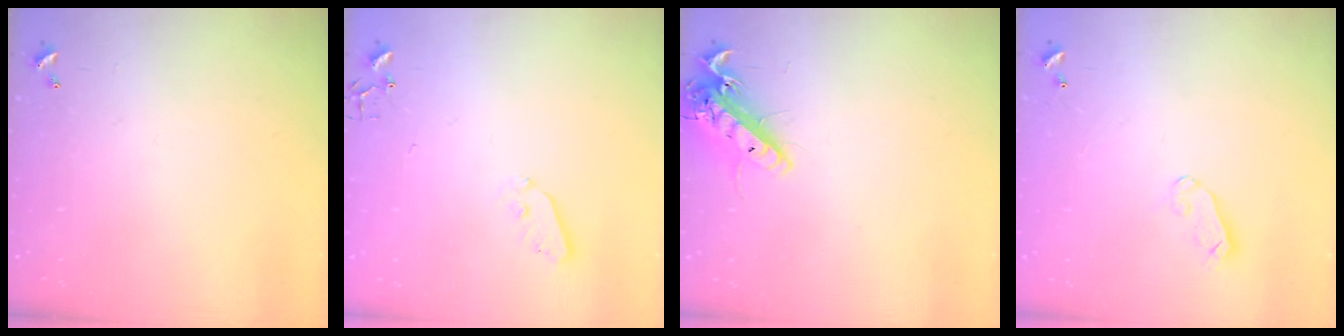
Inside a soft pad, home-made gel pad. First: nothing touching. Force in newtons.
{"total": 3.8, "press": 3.7, "slide": 0.7}
{"total": 14.8, "press": 14.5, "slide": 2.8}
{"total": 5.9, "press": 5.9, "slide": 0.6}